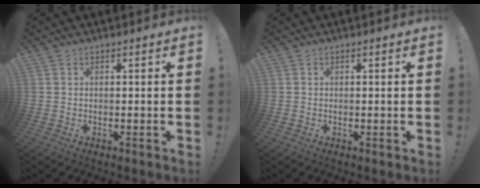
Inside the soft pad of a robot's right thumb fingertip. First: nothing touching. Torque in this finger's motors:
{"motor_torque": [0.04, -0.06, -0.05, -0.07, -0.05]}